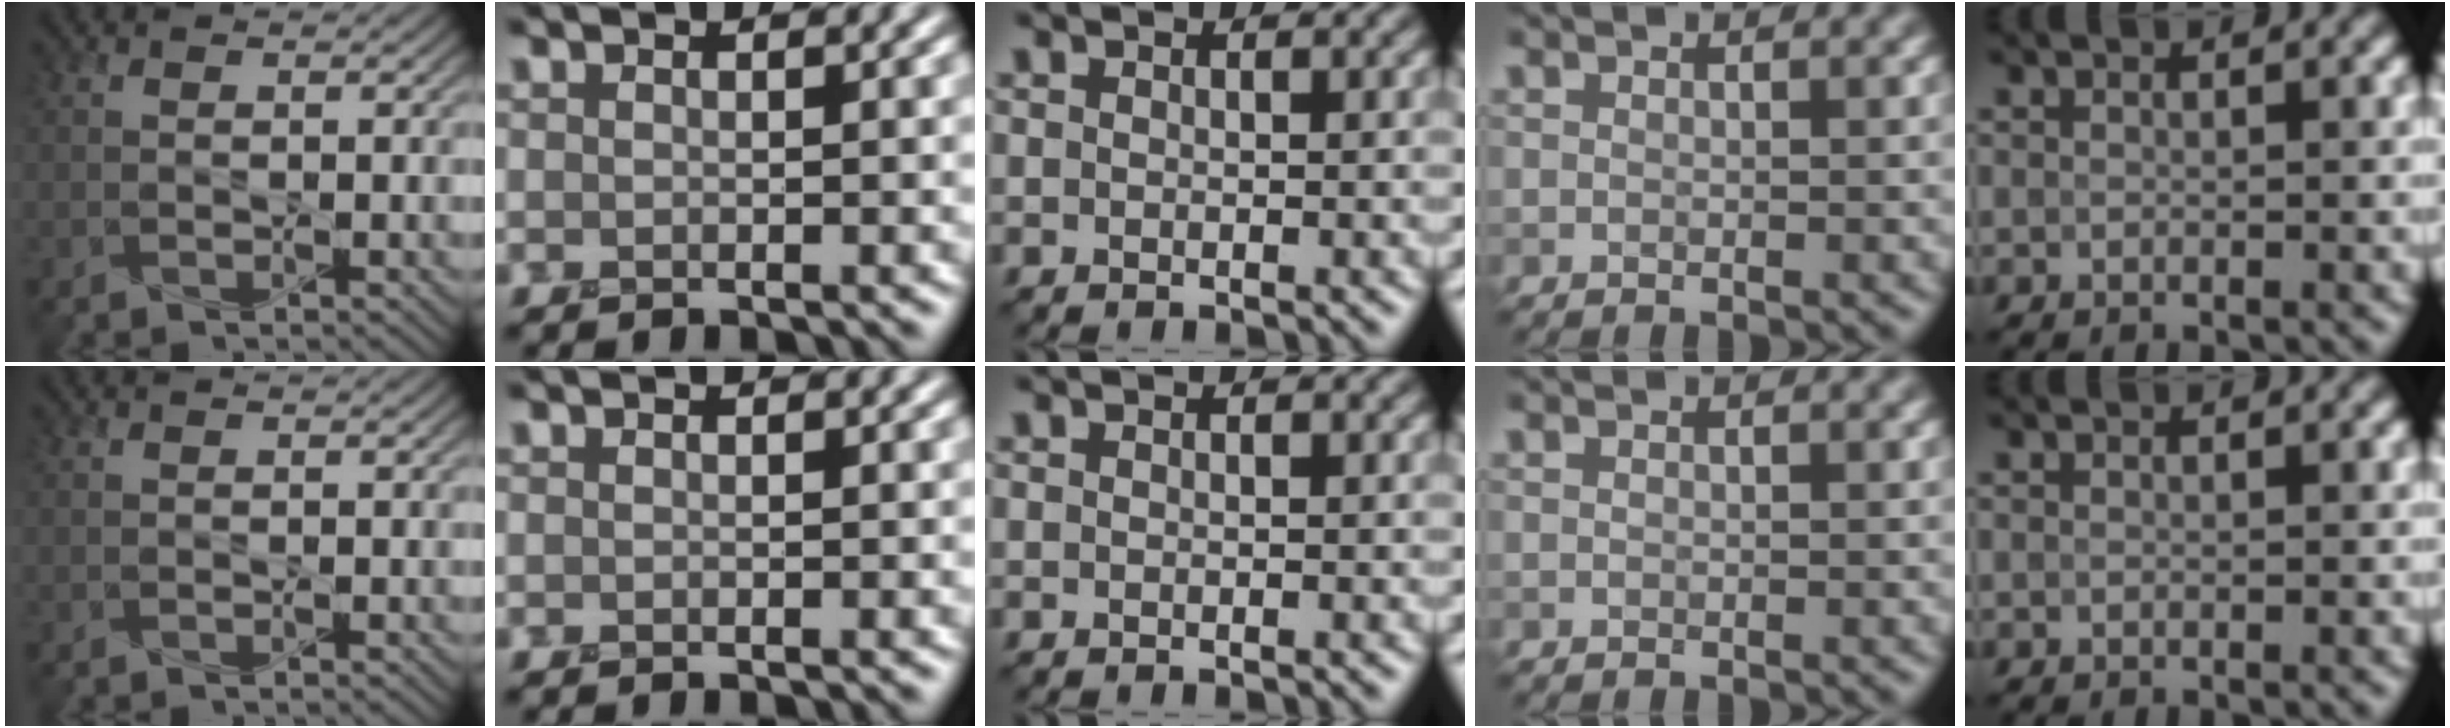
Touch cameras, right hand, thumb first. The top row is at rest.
{}